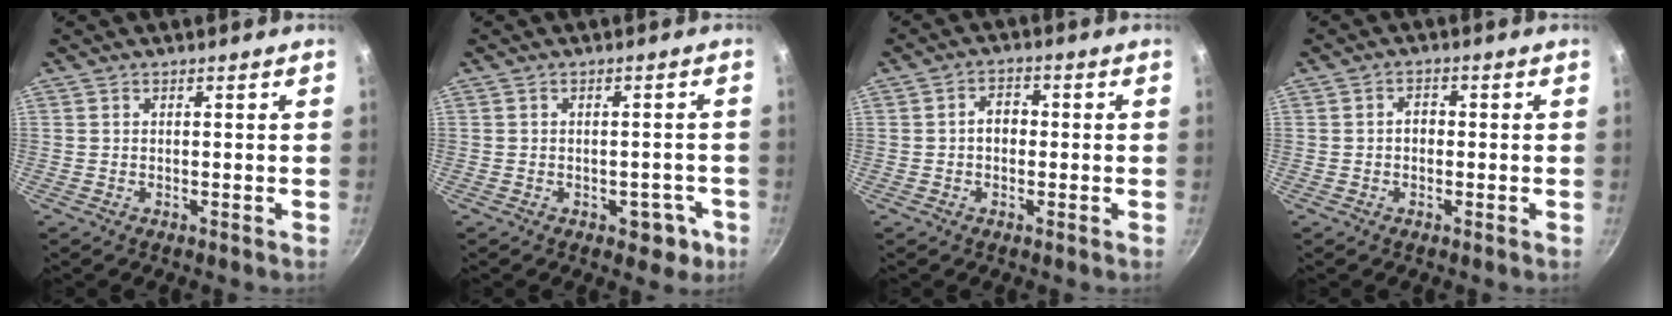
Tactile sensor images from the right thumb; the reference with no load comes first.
{"total": 4.1, "force": [-2.0, 2.6, 2.3], "torque": [-0.005, 0.015, -0.022]}
{"total": 3.8, "force": [-0.1, 2.8, 2.6], "torque": [-0.029, 0.015, -0.009]}
{"total": 2.2, "force": [-0.2, 1.7, 1.4], "torque": [-0.011, 0.012, -0.008]}